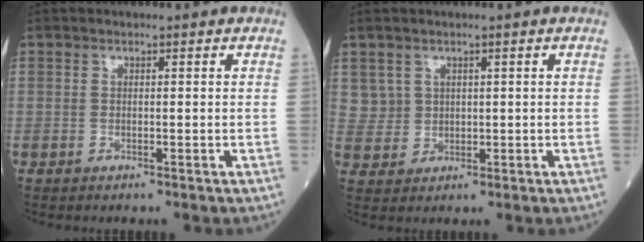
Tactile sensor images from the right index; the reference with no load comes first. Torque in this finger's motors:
{"motor_torque": [0.87, 0.26, 0.43, 0.12]}